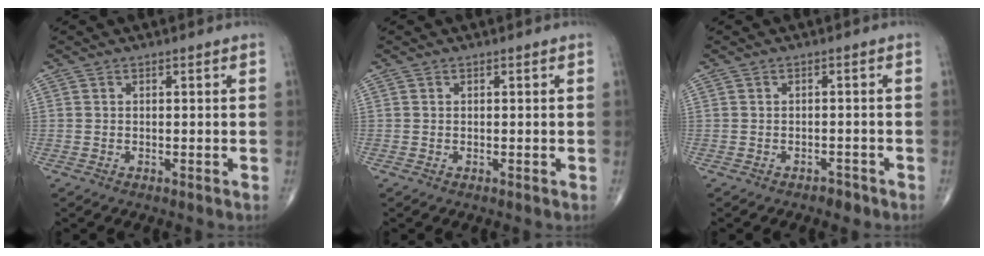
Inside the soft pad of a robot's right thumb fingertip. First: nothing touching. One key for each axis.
{"total": 0.0}
{"total": 1.5, "fx": -1.2, "fy": 0.8, "fz": 0.5, "tx": -0.005, "ty": 0.008, "tz": -0.016}